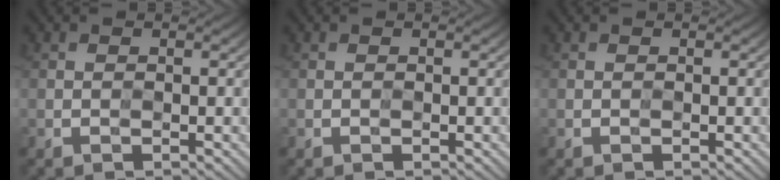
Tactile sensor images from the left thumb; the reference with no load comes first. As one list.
[{"total": 0.0}, {"total": 0.0}]